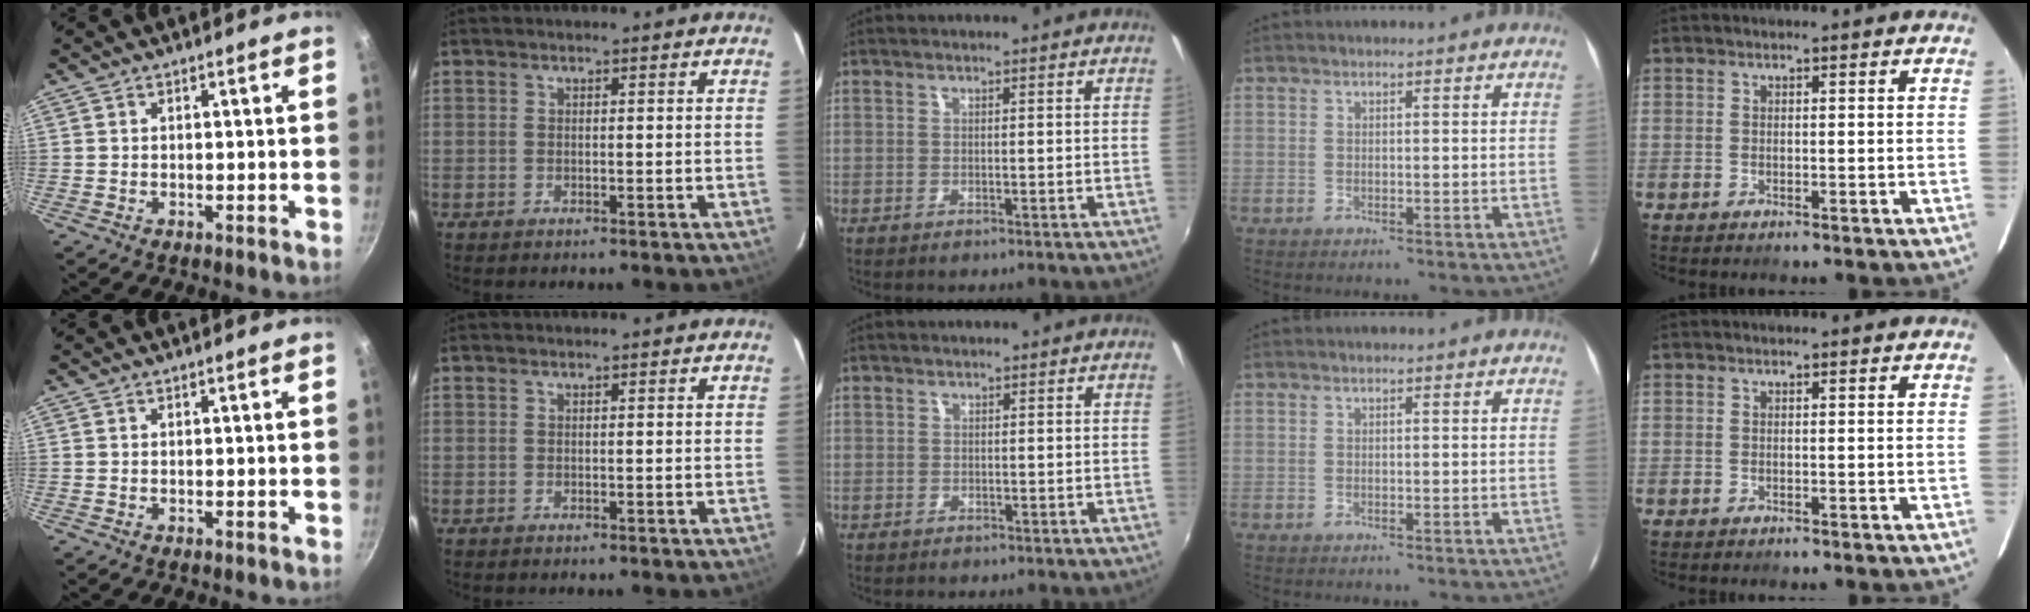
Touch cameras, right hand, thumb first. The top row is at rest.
{"middle": {"total": 0.7, "force": [0.0, 0.7, -0.1], "torque": [0.001, 0.004, 0.002]}}